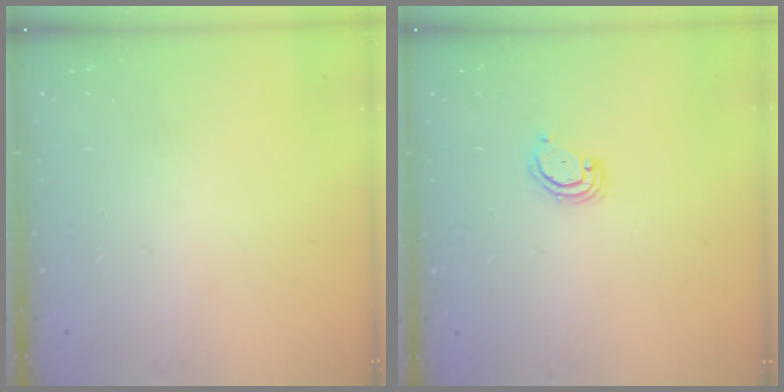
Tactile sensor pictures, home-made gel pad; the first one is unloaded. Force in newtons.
{"total": 2.9, "press": 2.9, "slide": 0.2}